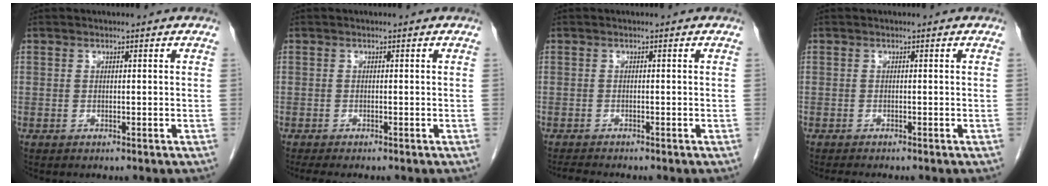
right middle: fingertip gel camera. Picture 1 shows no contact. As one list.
[{"total": 3.2, "force": [-2.7, 0.4, 1.7], "torque": [-0.021, -0.007, -0.037]}, {"total": 2.0, "force": [-1.9, -0.2, 0.6], "torque": [-0.015, -0.008, -0.033]}, {"total": 2.2, "force": [-2.0, 0.3, 1.1], "torque": [-0.017, -0.005, -0.025]}]